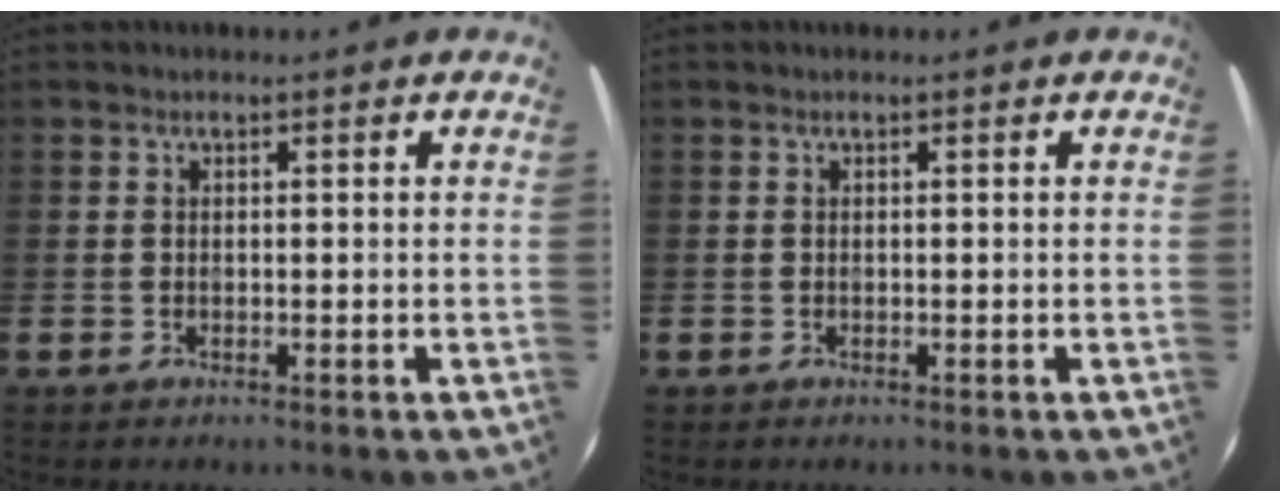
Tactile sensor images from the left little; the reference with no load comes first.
{"total": 0.0}